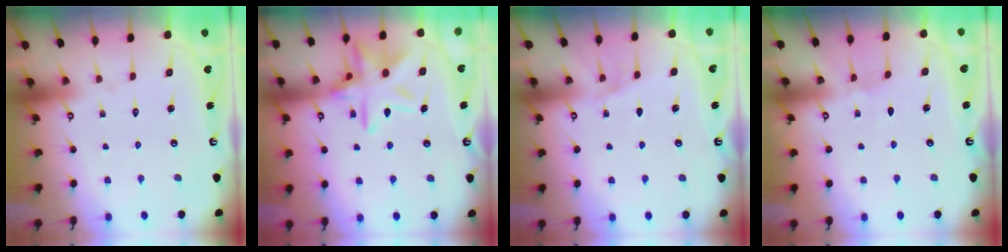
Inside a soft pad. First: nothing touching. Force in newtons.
{"total": 16.2, "press": 16.1, "slide": 1.3}
{"total": 5.2, "press": 4.5, "slide": 2.6}
{"total": 2.5, "press": 2.5, "slide": 0.5}